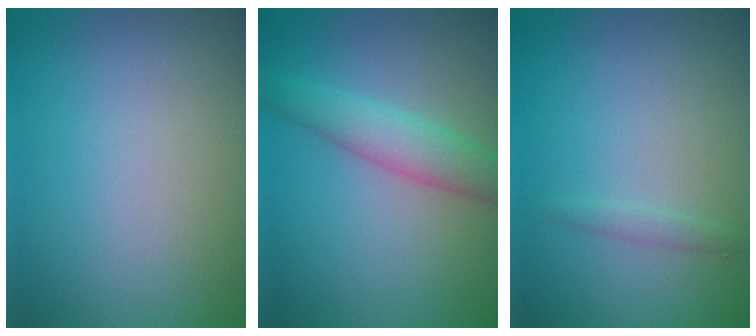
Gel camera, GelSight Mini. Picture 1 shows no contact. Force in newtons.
{"total": 3.7, "press": 3.7, "slide": 0.1}
{"total": 0.8, "press": 0.8, "slide": 0.1}